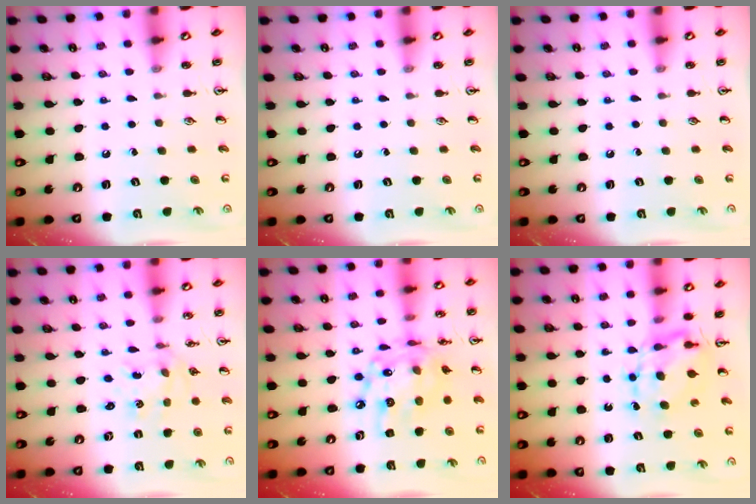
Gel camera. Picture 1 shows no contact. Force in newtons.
{"total": 0.0}
{"total": 0.0}
{"total": 1.5, "press": 1.5, "slide": 0.2}
{"total": 16.2, "press": 16.2, "slide": 1.2}
{"total": 7.0, "press": 6.9, "slide": 0.7}